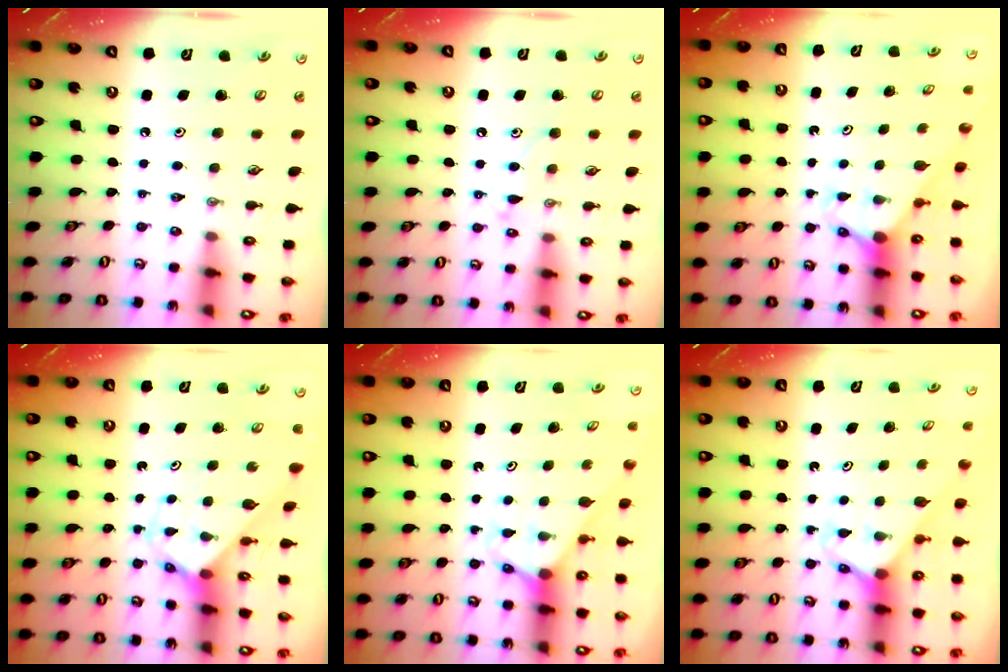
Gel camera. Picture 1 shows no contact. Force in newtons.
{"total": 8.2, "press": 8.1, "slide": 0.7}
{"total": 2.9, "press": 2.9, "slide": 0.0}
{"total": 2.9, "press": 2.9, "slide": 0.1}
{"total": 2.5, "press": 2.4, "slide": 0.2}
{"total": 2.5, "press": 2.5, "slide": 0.2}